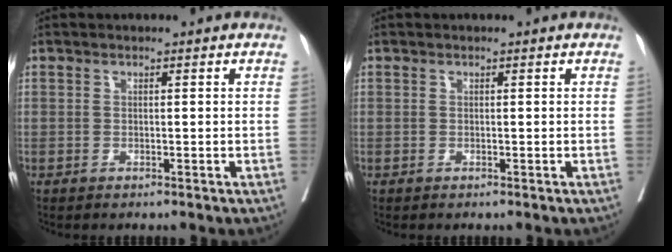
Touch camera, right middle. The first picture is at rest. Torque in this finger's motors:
{"motor_torque": [0.00, 0.00, 0.00, 0.00]}